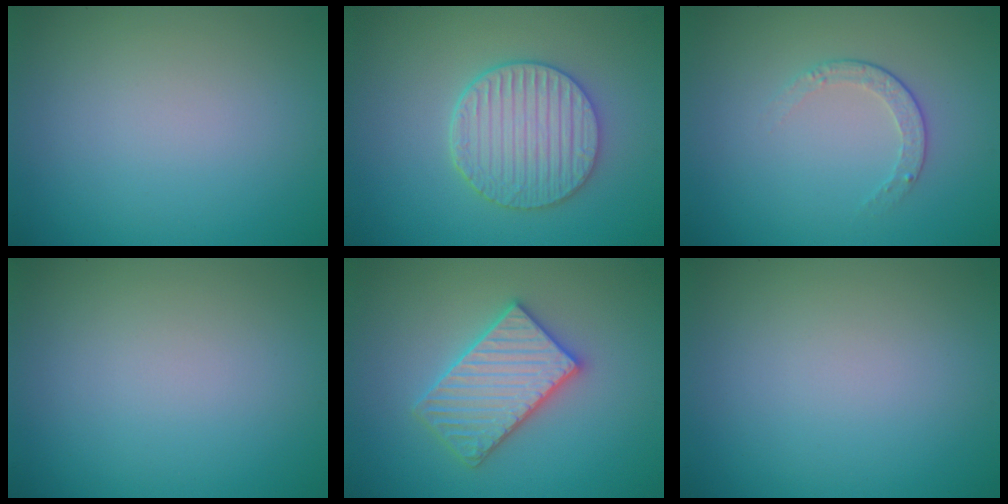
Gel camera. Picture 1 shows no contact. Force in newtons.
{"total": 5.1, "press": 4.3, "slide": 2.8}
{"total": 1.6, "press": 1.2, "slide": 1.1}
{"total": 0.0}
{"total": 4.1, "press": 4.0, "slide": 0.7}
{"total": 0.0}